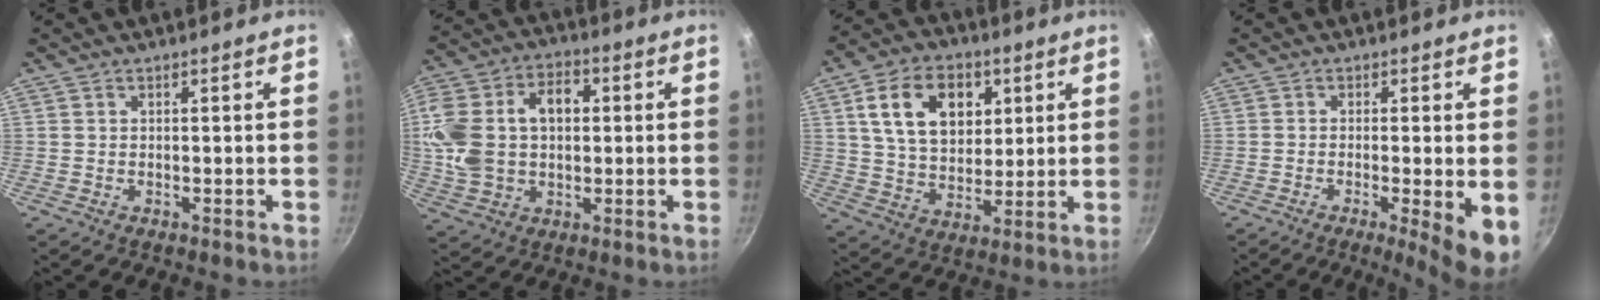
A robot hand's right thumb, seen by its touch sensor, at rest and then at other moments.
{"total": 16.4, "force": [1.7, 11.6, 11.5], "torque": [-0.209, 0.031, 0.026]}
{"total": 15.6, "force": [5.1, 10.8, 10.0], "torque": [-0.140, -0.008, 0.085]}
{"total": 7.3, "force": [-1.7, 1.0, 7.0], "torque": [-0.101, -0.006, -0.024]}